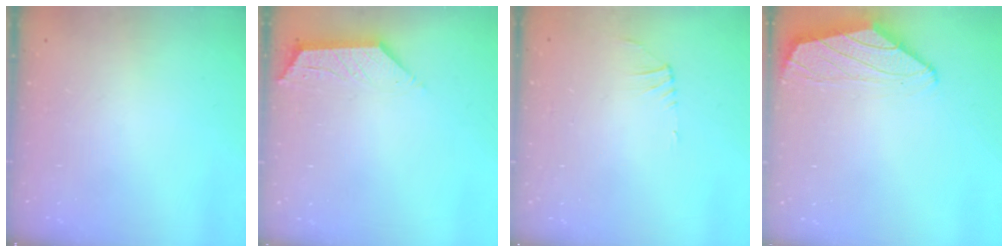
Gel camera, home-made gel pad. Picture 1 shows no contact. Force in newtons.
{"total": 2.7, "press": 2.7, "slide": 0.5}
{"total": 0.5, "press": 0.4, "slide": 0.4}
{"total": 0.8, "press": 0.6, "slide": 0.5}